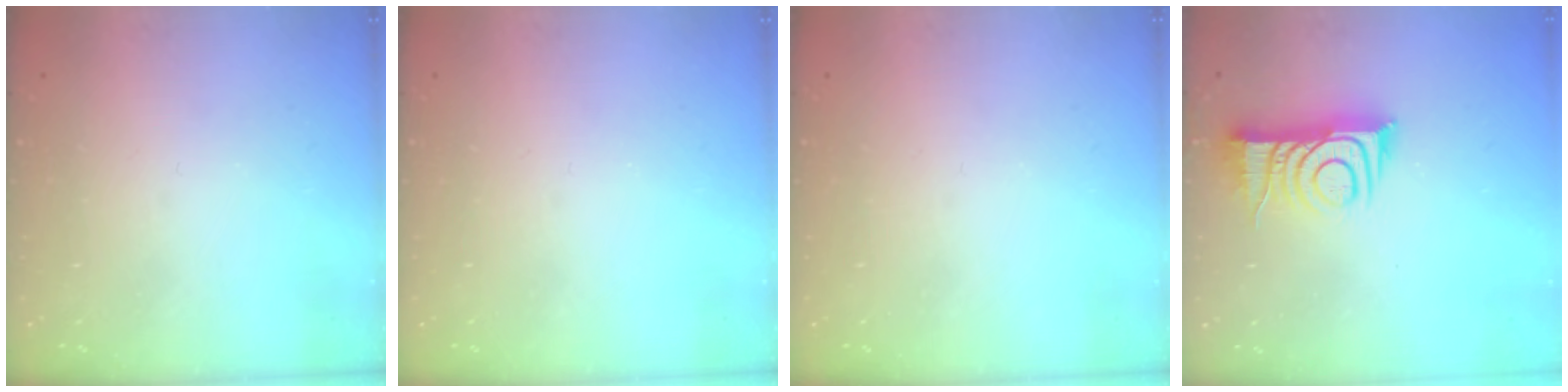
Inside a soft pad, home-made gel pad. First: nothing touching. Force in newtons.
{"total": 0.0}
{"total": 0.0}
{"total": 10.9, "press": 10.9, "slide": 0.2}